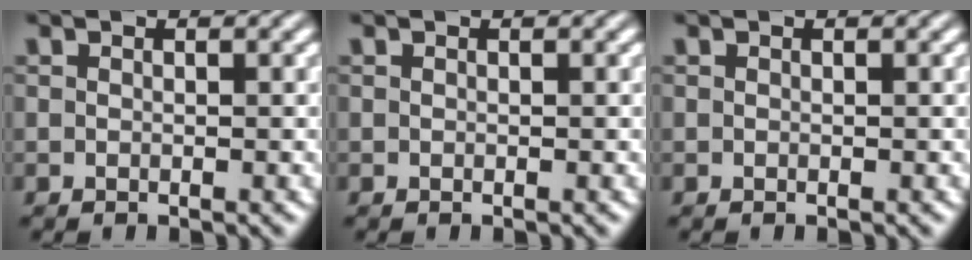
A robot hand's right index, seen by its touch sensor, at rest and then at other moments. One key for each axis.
{"total": 0.0}
{"total": 0.0}